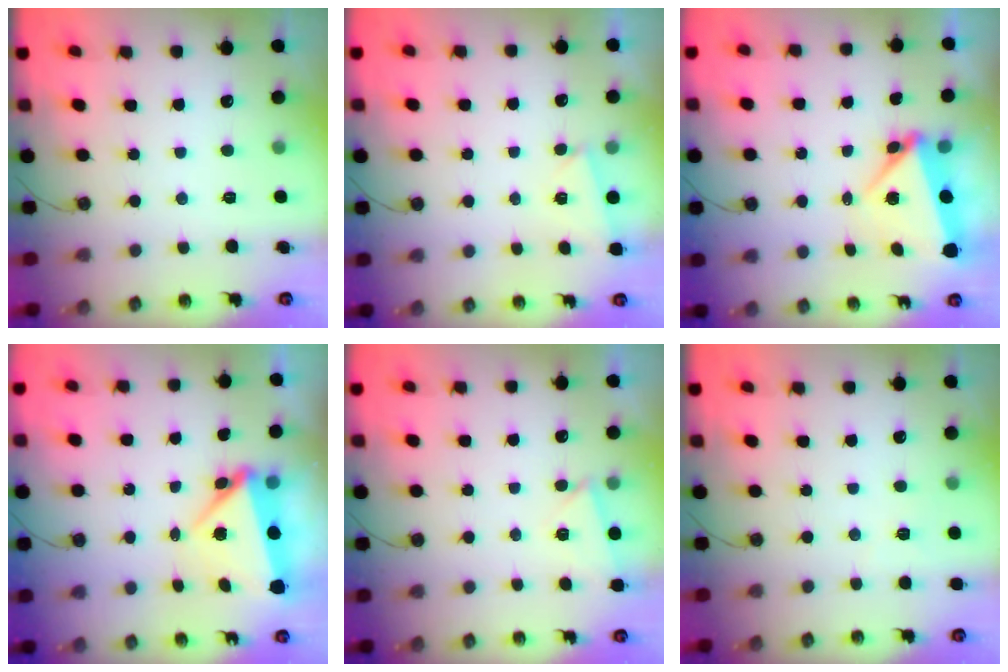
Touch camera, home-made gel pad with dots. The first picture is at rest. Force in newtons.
{"total": 2.5, "press": 1.5, "slide": 2.0}
{"total": 5.7, "press": 5.5, "slide": 1.5}
{"total": 11.4, "press": 5.4, "slide": 10.1}
{"total": 3.8, "press": 2.8, "slide": 2.6}
{"total": 3.0, "press": 2.1, "slide": 2.2}